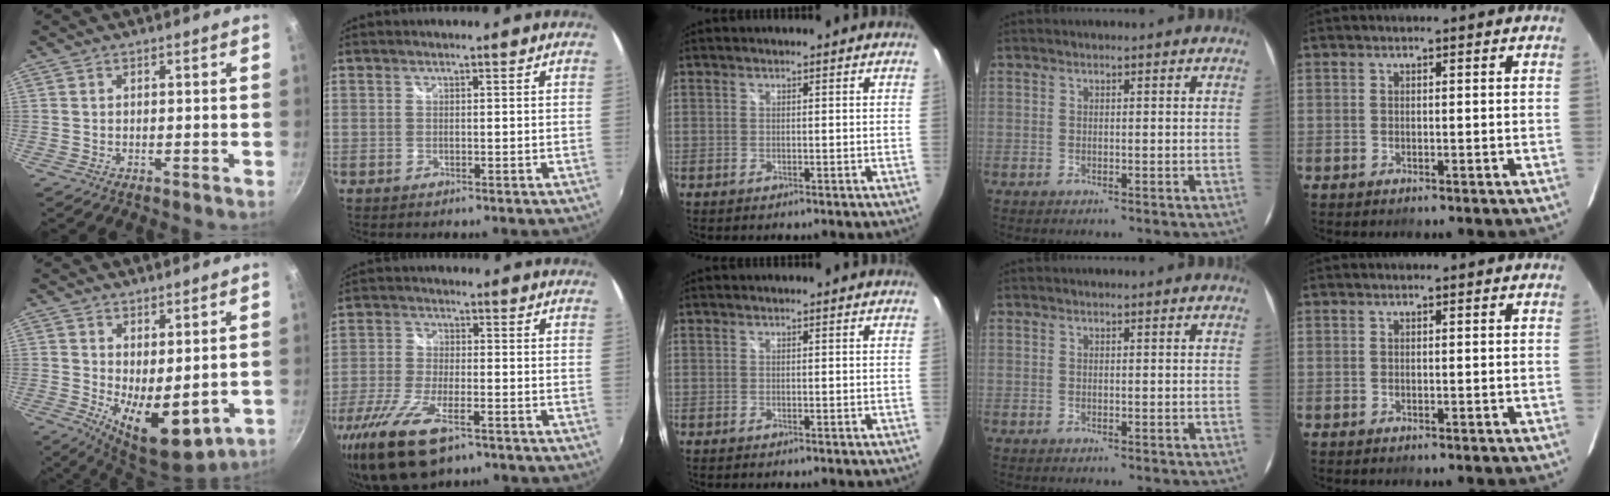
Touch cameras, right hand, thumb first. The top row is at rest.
{"thumb": {"total": 10.1, "force": [0.5, 4.7, 8.9], "torque": [-0.116, -0.032, 0.022]}, "index": {"total": 13.1, "force": [-8.3, 5.0, 8.7], "torque": [-0.198, -0.034, -0.160]}}